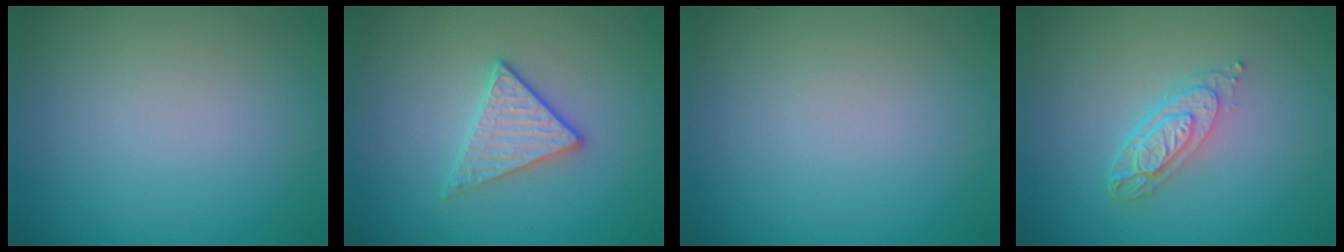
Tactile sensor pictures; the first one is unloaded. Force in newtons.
{"total": 2.8, "press": 2.6, "slide": 1.1}
{"total": 0.0}
{"total": 3.6, "press": 2.7, "slide": 2.5}